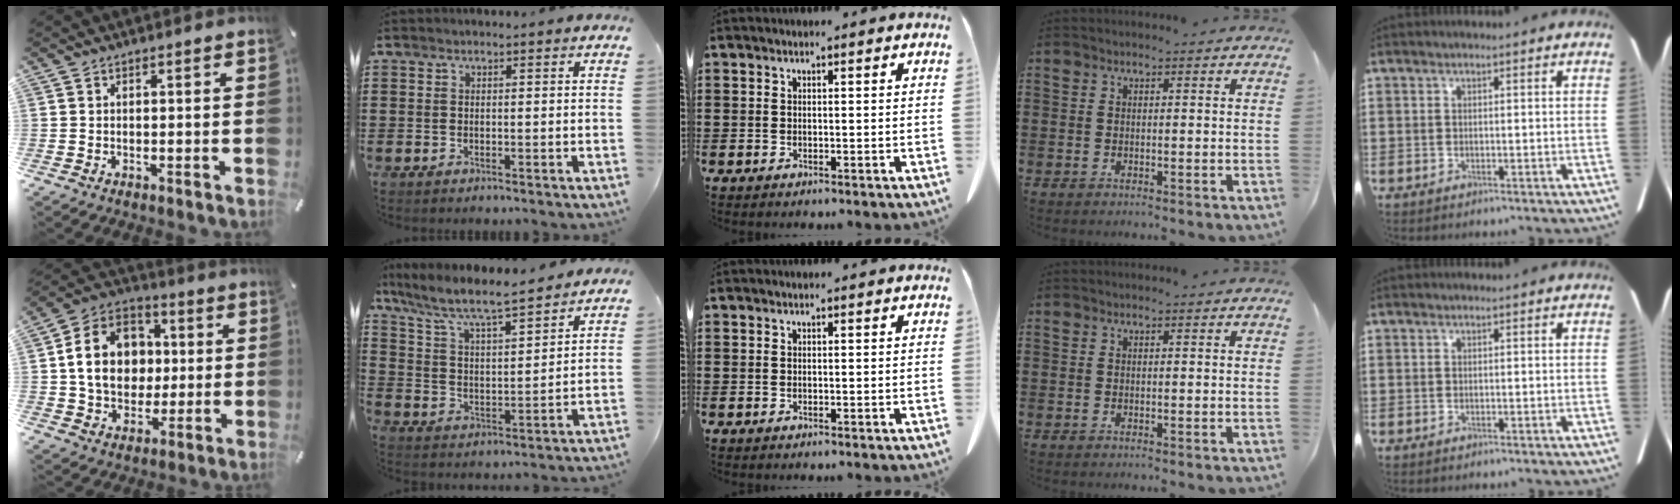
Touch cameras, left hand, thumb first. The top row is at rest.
{"thumb": {"total": 15.5, "force": [0.2, 13.1, 8.2], "torque": [-0.161, 0.021, 0.009]}, "index": {"total": 7.1, "force": [6.1, 0.6, 3.6], "torque": [-0.097, -0.038, 0.099]}}